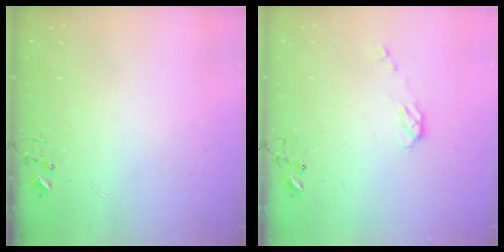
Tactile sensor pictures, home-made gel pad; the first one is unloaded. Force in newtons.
{"total": 5.0, "press": 5.0, "slide": 0.2}